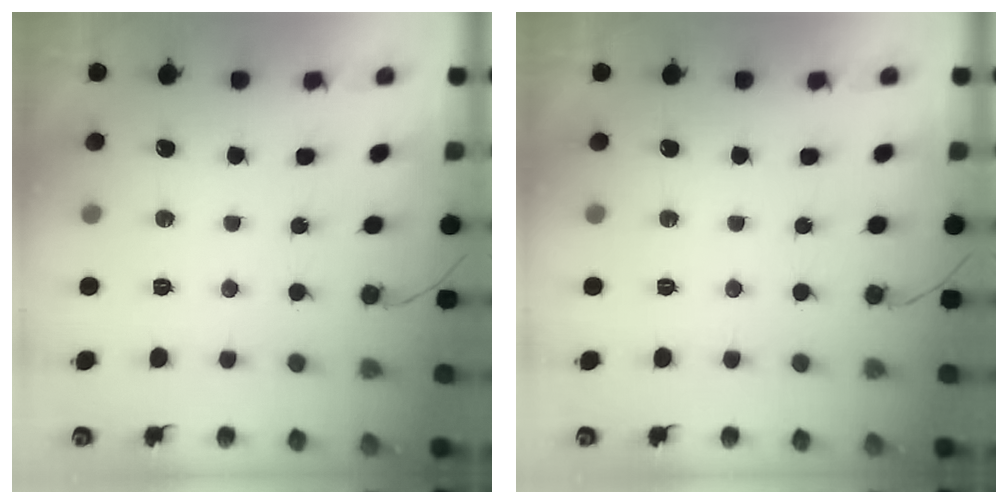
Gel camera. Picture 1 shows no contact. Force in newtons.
{"total": 0.0}